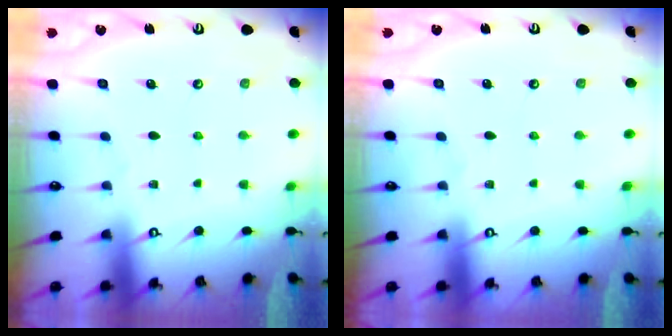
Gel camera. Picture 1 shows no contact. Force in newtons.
{"total": 0.0}